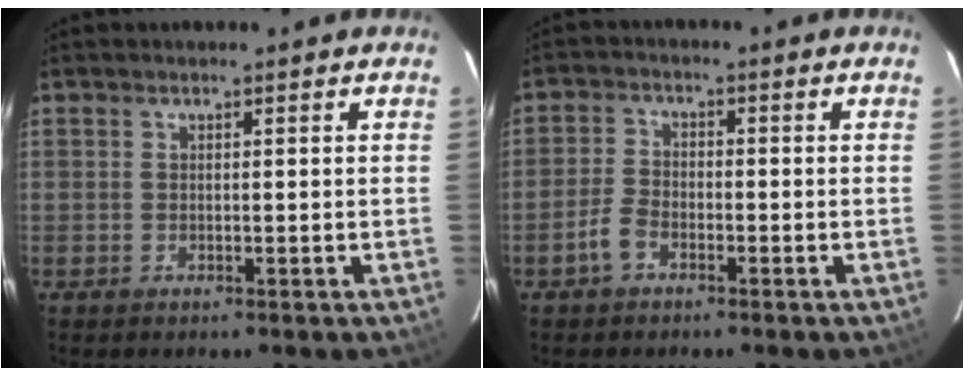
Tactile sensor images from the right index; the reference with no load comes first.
{"total": 3.8, "force": [-2.4, 2.0, 2.2], "torque": [-0.058, 0.008, -0.047]}